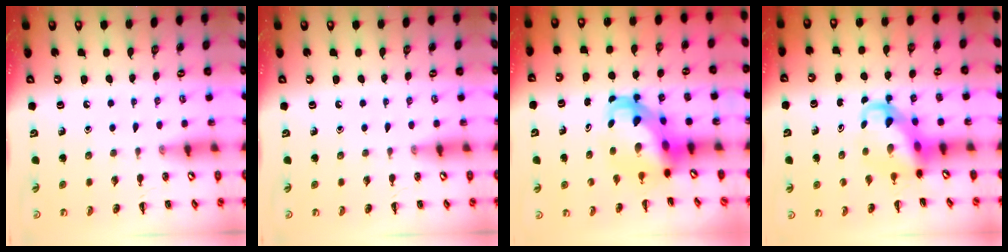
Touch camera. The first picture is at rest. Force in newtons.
{"total": 0.0}
{"total": 6.2, "press": 6.0, "slide": 1.7}
{"total": 5.0, "press": 4.9, "slide": 0.5}